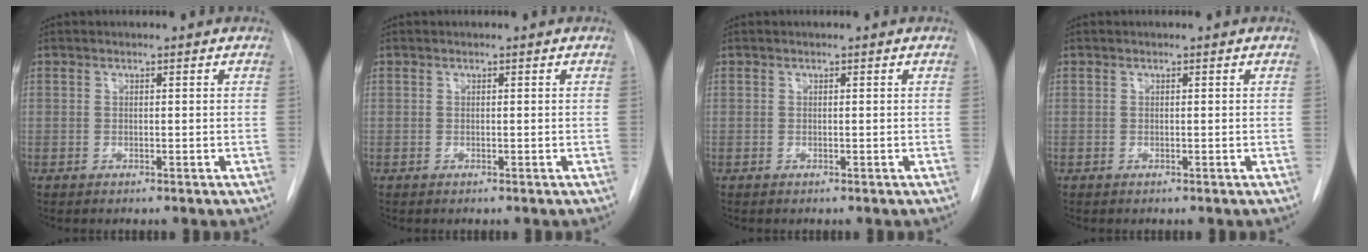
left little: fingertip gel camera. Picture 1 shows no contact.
{"total": 0.0}
{"total": 0.0}
{"total": 0.0}